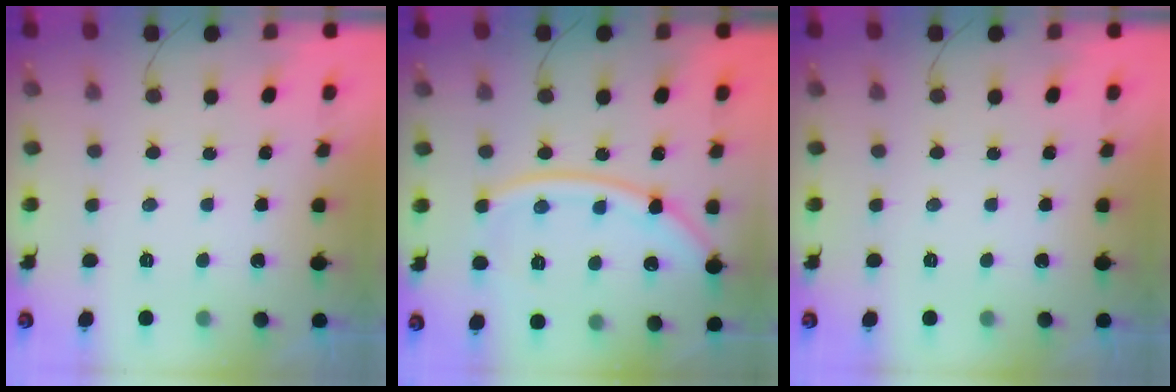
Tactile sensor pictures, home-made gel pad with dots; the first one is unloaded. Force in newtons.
{"total": 13.5, "press": 13.4, "slide": 1.8}
{"total": 0.0}